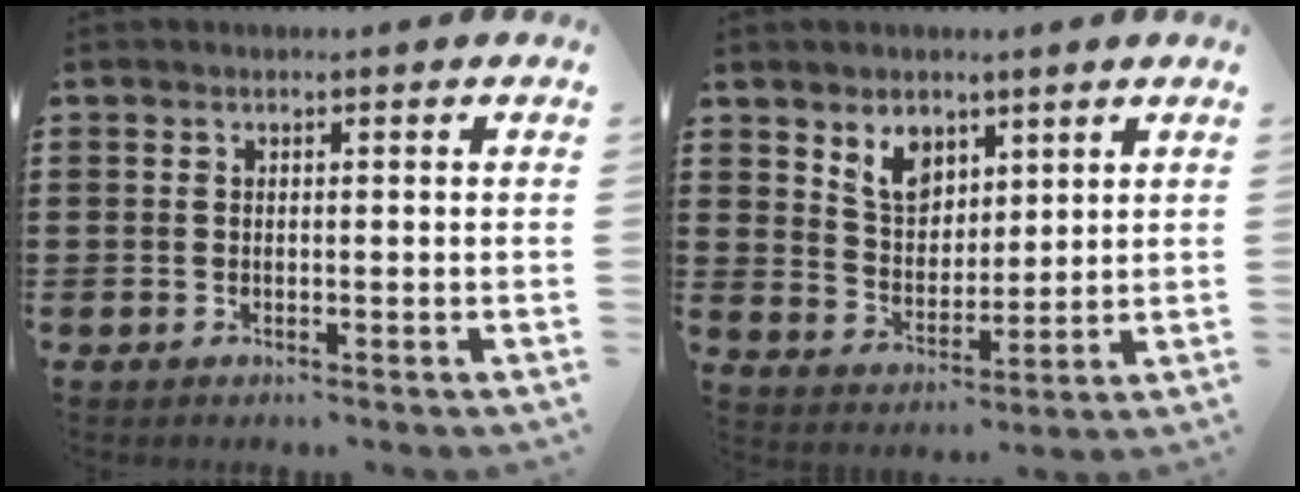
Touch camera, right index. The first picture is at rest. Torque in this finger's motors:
{"motor_torque": [0.23, 0.05, 0.24, 0.08]}